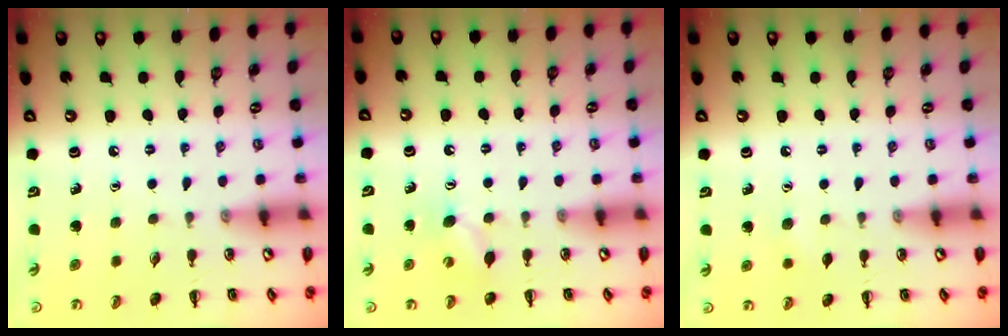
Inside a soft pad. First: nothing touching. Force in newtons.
{"total": 5.5, "press": 5.4, "slide": 1.5}
{"total": 4.4, "press": 4.2, "slide": 1.1}